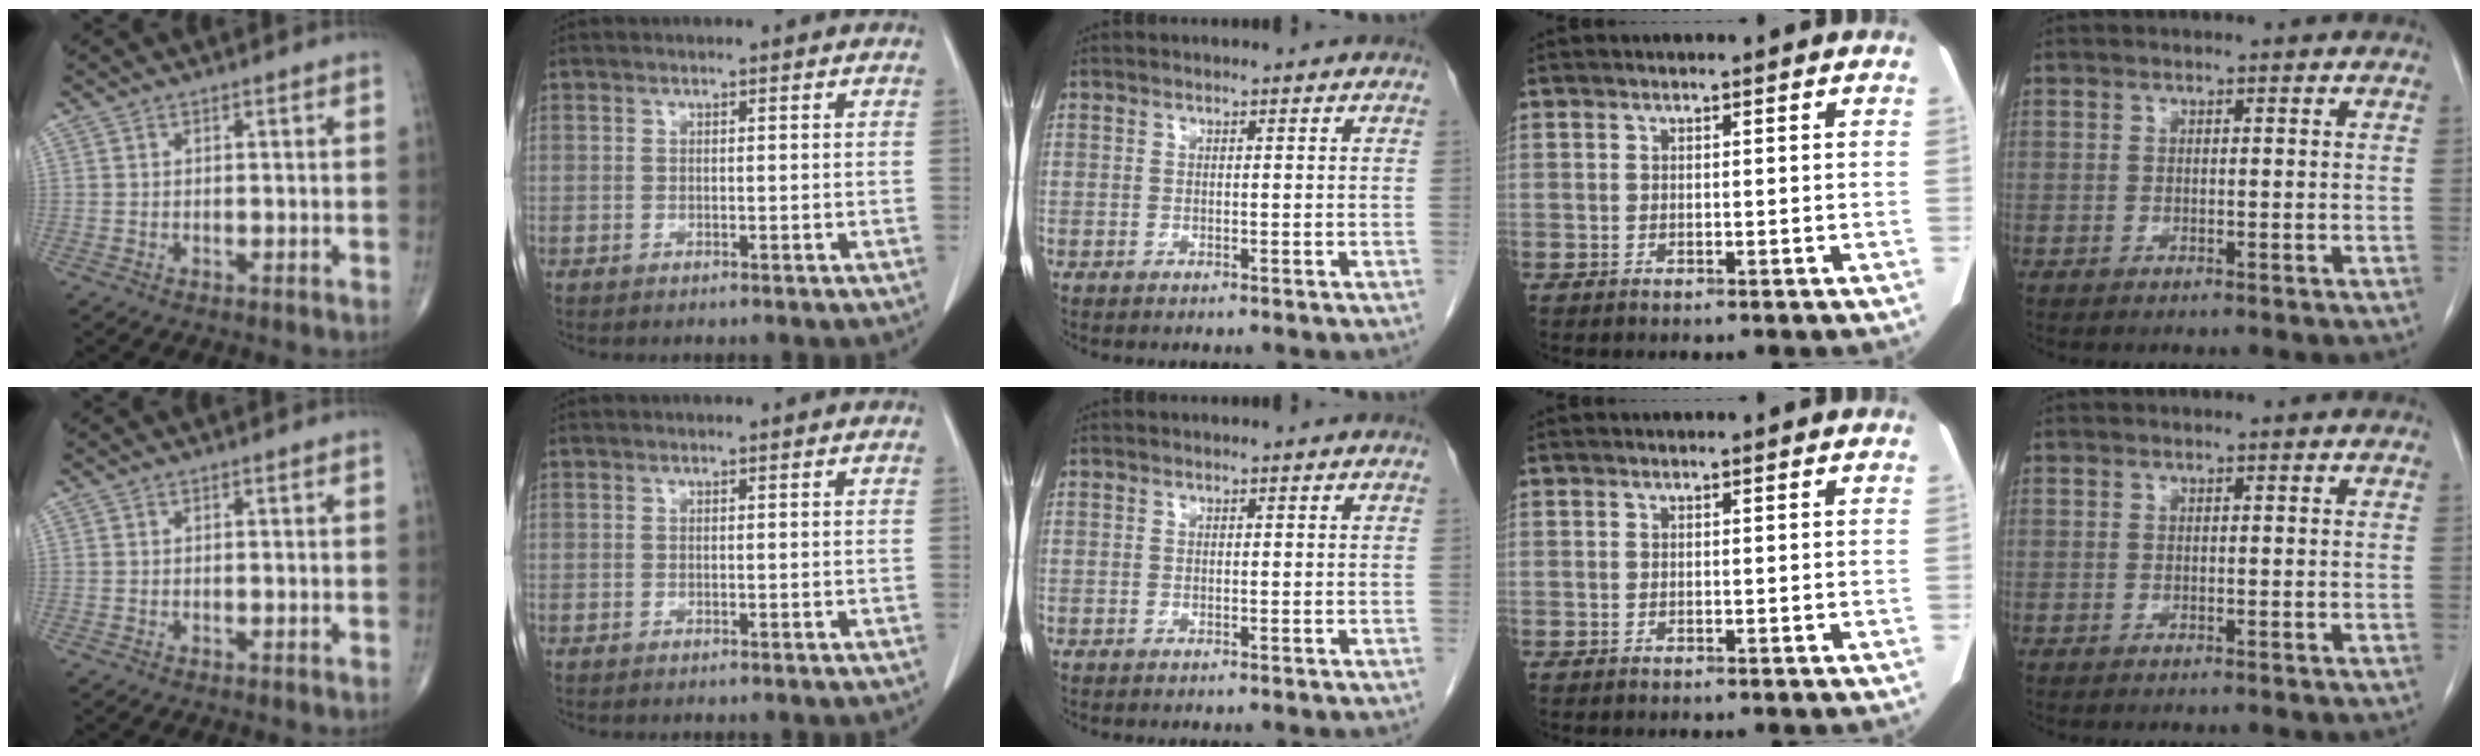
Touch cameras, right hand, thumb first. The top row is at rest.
{}